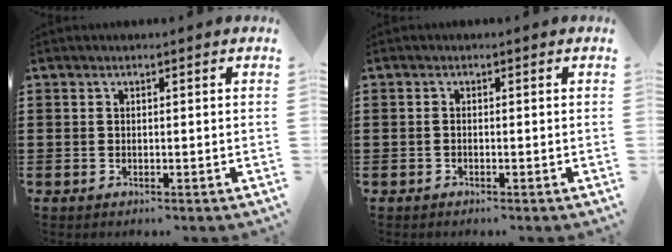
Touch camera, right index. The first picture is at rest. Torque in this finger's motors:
{"motor_torque": [0.75, 1.38, -0.02, 0.00]}